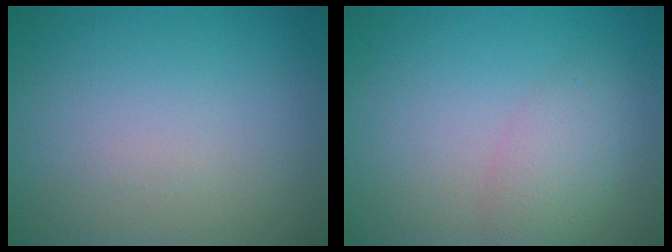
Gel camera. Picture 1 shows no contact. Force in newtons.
{"total": 2.9, "press": 2.9, "slide": 0.1}